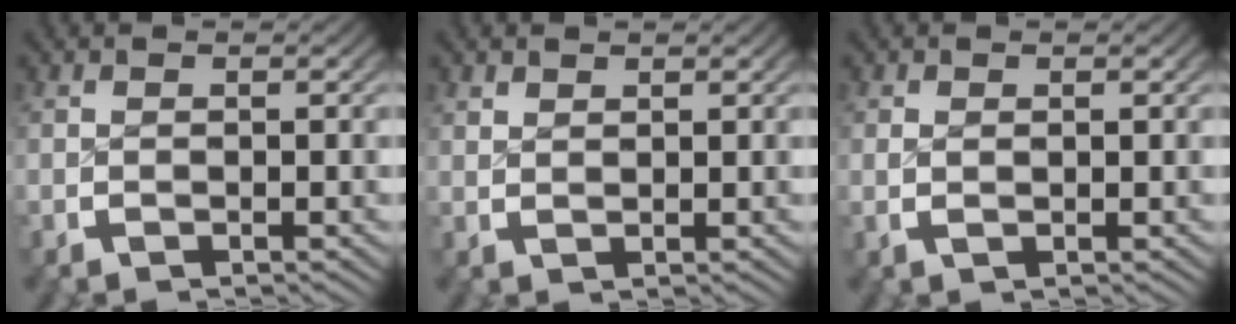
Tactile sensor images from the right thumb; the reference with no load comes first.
{"total": 1.2, "force": [1.2, 0.0, 0.1], "torque": [0.004, 0.001, 0.028]}
{"total": 0.7, "force": [0.3, 0.2, 0.6], "torque": [-0.016, -0.005, 0.011]}